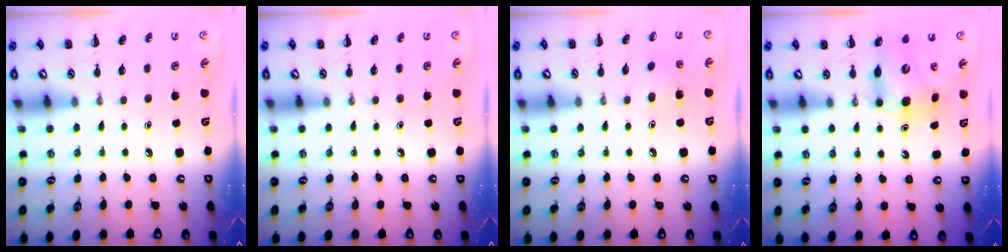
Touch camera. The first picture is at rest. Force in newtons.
{"total": 0.0}
{"total": 5.8, "press": 5.5, "slide": 1.7}
{"total": 7.1, "press": 7.0, "slide": 0.8}